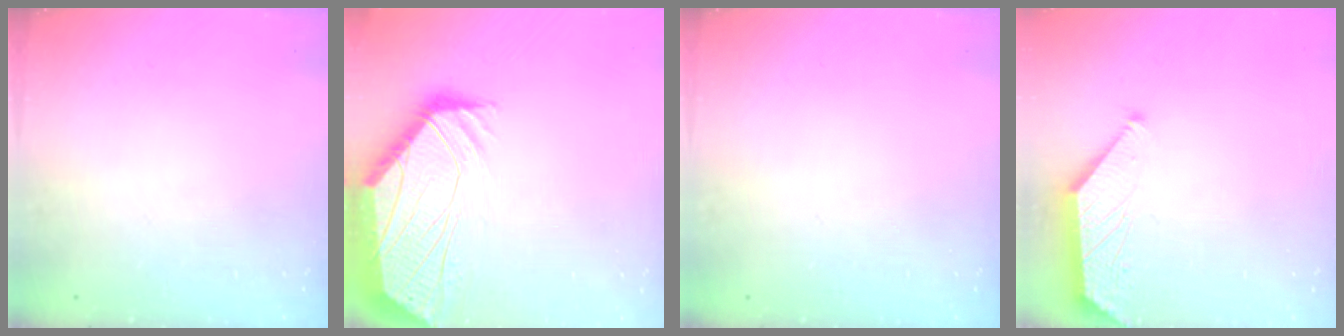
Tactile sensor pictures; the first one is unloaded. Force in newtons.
{"total": 4.5, "press": 4.4, "slide": 0.6}
{"total": 0.0}
{"total": 1.7, "press": 1.6, "slide": 0.3}